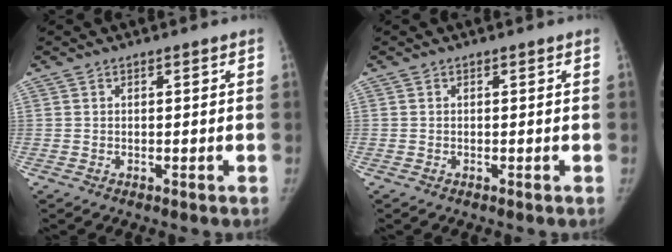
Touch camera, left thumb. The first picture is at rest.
{"total": 0.0}